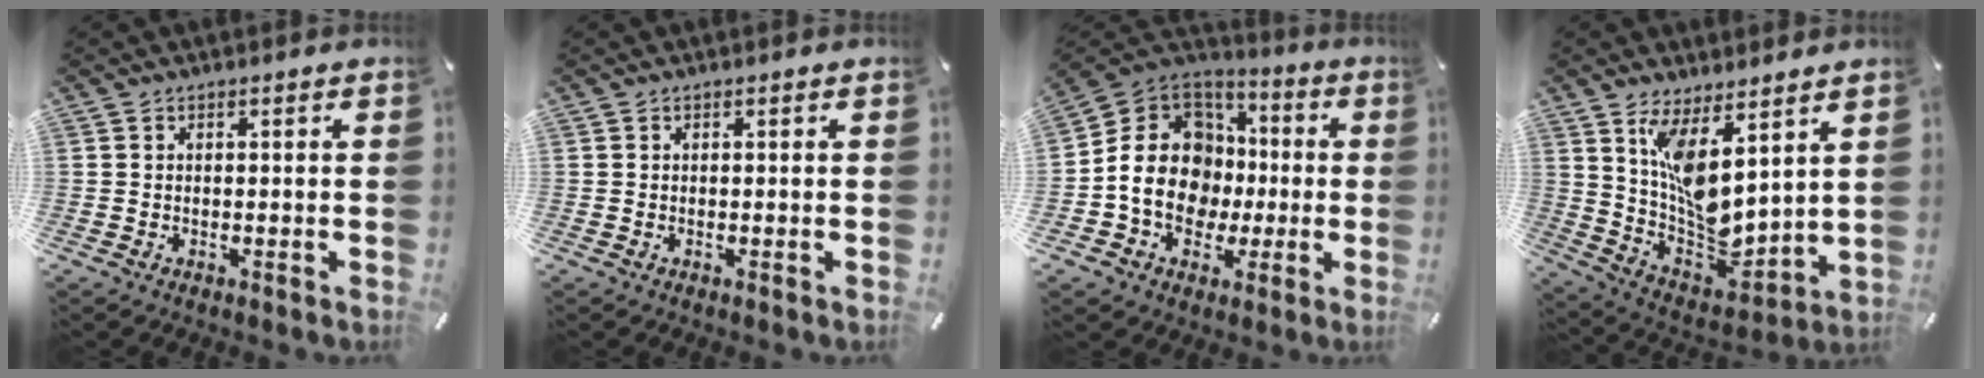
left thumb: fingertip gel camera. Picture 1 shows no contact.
{"total": 0.0}
{"total": 16.1, "force": [-2.0, 14.0, 7.8], "torque": [-0.159, 0.013, -0.033]}
{"total": 10.2, "force": [5.8, 4.4, 7.2], "torque": [-0.124, -0.065, 0.115]}